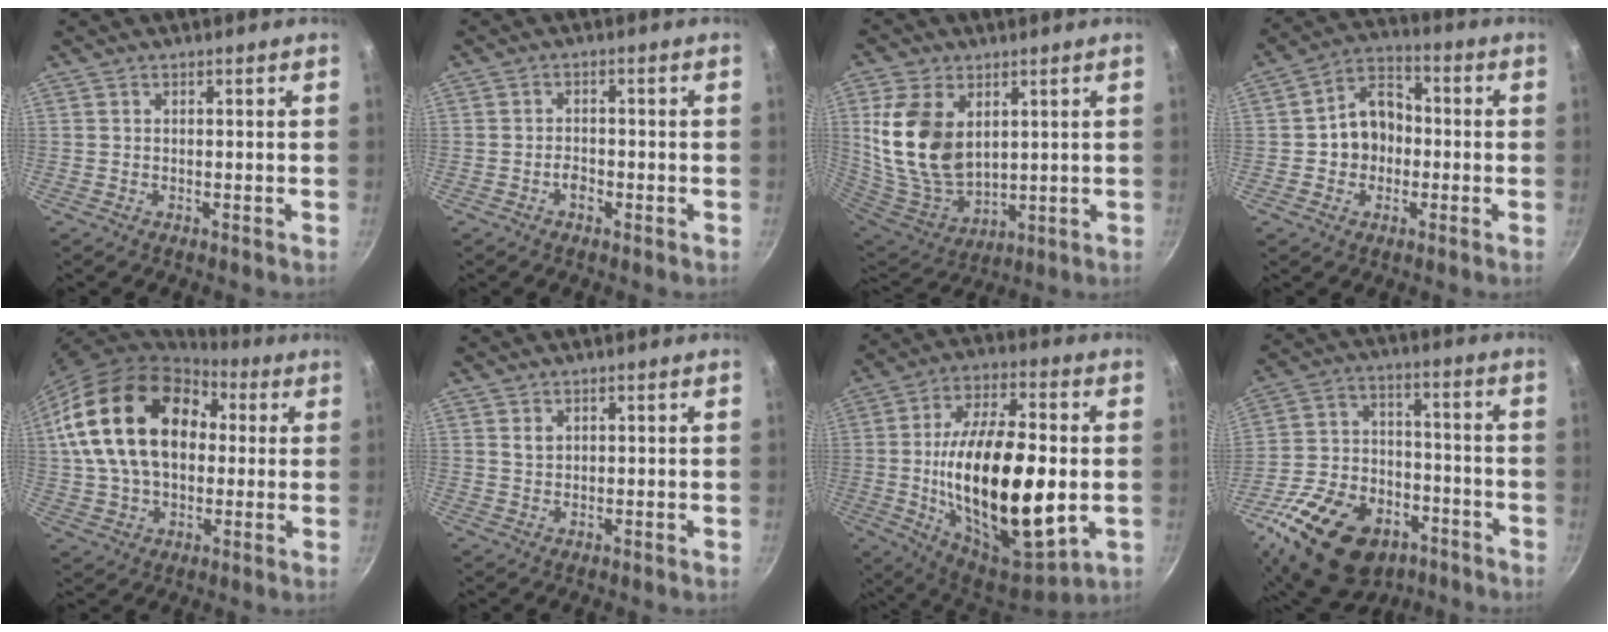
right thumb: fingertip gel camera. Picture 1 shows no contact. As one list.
[{"total": 2.2, "force": [-1.1, 1.3, 1.4], "torque": [-0.018, 0.013, -0.021]}, {"total": 17.1, "force": [4.3, 11.0, 12.3], "torque": [-0.229, -0.035, 0.099]}, {"total": 9.6, "force": [-0.9, 7.8, 5.5], "torque": [-0.045, 0.026, -0.028]}, {"total": 22.8, "force": [4.8, 15.5, 16.0], "torque": [-0.265, 0.025, 0.082]}, {"total": 1.6, "force": [0.8, 1.0, 0.9], "torque": [-0.014, -0.001, 0.017]}, {"total": 27.9, "force": [-2.1, 12.4, 24.9], "torque": [-0.427, 0.003, -0.026]}, {"total": 25.0, "force": [-13.2, 15.5, 14.5], "torque": [-0.236, 0.051, -0.211]}]